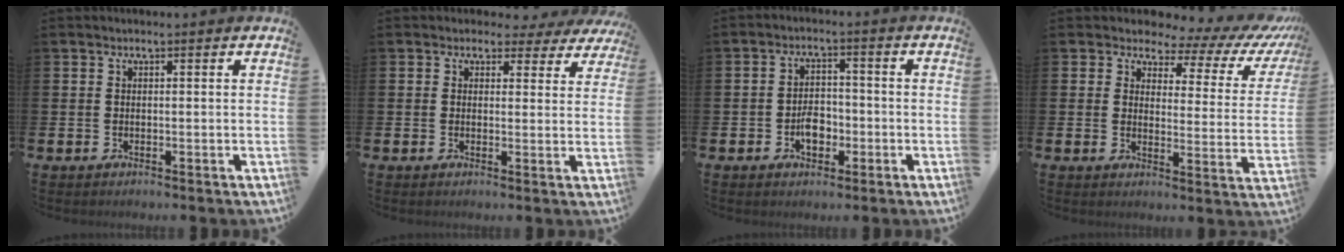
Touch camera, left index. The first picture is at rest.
{"total": 2.3, "force": [1.8, 1.5, 0.2], "torque": [0.000, -0.010, 0.025]}
{"total": 3.8, "force": [-1.3, 2.4, 2.6], "torque": [-0.040, 0.003, -0.026]}
{"total": 3.6, "force": [2.3, 2.4, 1.3], "torque": [-0.026, -0.028, 0.024]}